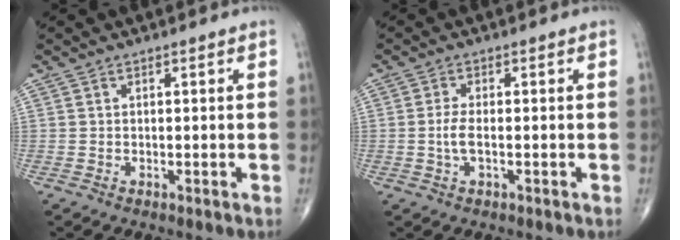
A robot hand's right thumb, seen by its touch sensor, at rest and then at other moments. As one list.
[{"total": 3.0, "force": [-0.5, 1.0, 2.8], "torque": [-0.064, 0.000, -0.011]}]